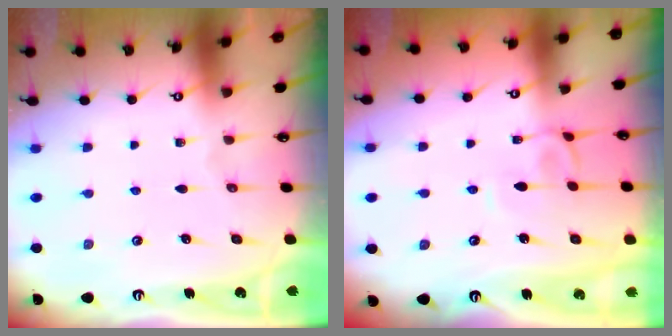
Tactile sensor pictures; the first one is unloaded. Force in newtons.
{"total": 3.8, "press": 3.8, "slide": 0.1}